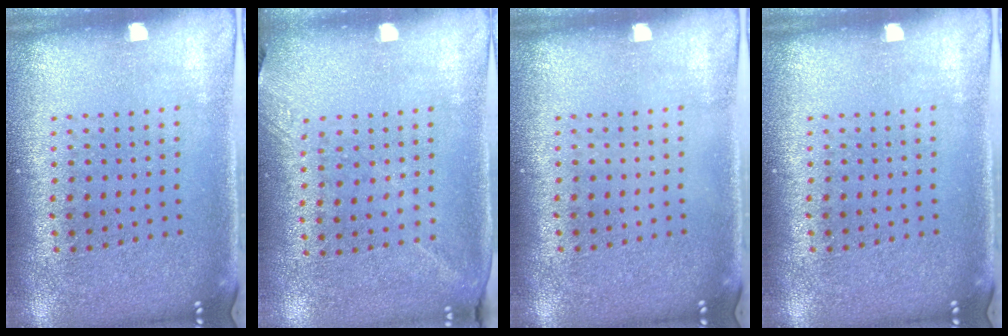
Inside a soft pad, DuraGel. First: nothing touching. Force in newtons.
{"total": 1.2, "press": 0.9, "slide": 0.8}
{"total": 0.0}
{"total": 0.0}